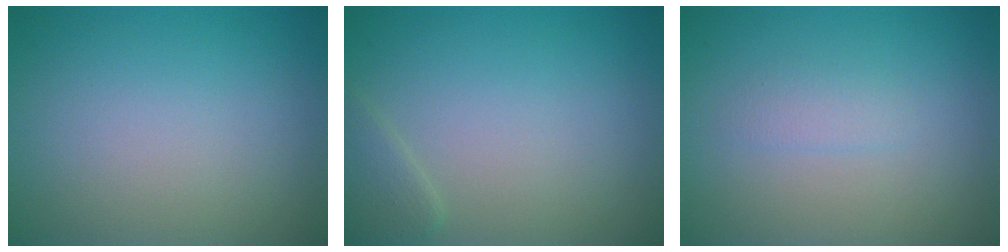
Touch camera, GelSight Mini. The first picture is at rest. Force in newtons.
{"total": 1.4, "press": 1.4, "slide": 0.1}
{"total": 1.1, "press": 1.1, "slide": 0.0}